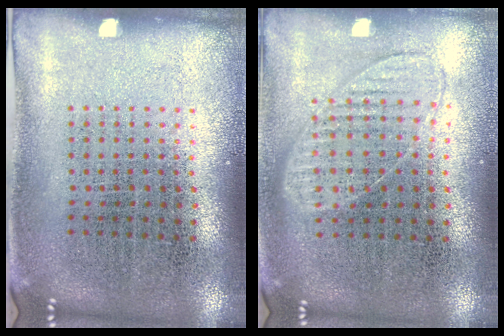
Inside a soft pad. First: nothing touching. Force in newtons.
{"total": 0.9, "press": 0.8, "slide": 0.3}